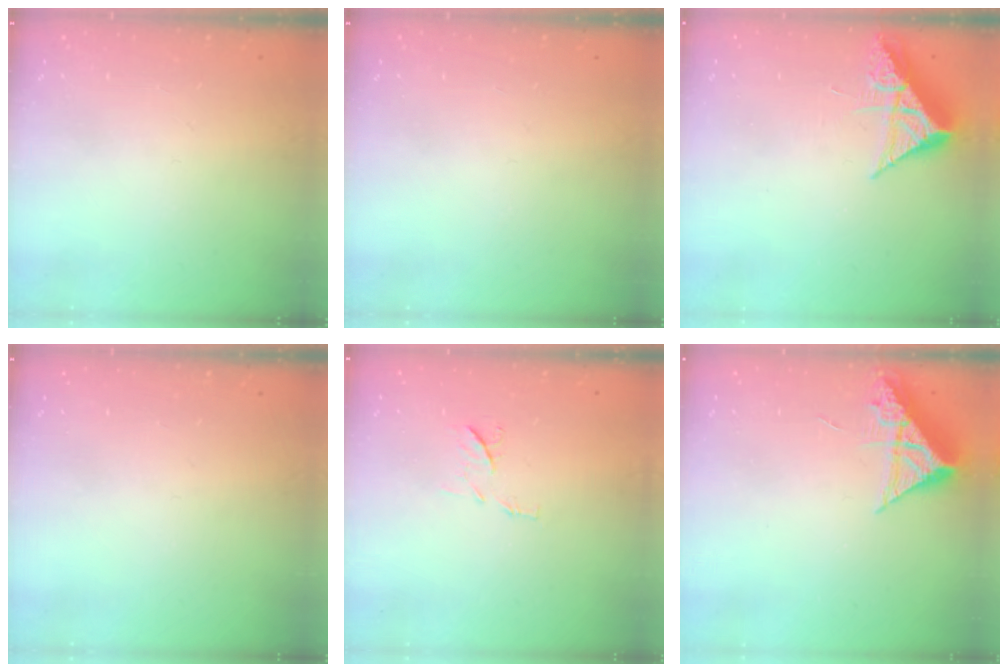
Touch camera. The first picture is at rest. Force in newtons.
{"total": 0.0}
{"total": 7.0, "press": 7.0, "slide": 0.3}
{"total": 0.0}
{"total": 6.5, "press": 6.5, "slide": 0.7}
{"total": 8.4, "press": 8.4, "slide": 0.8}